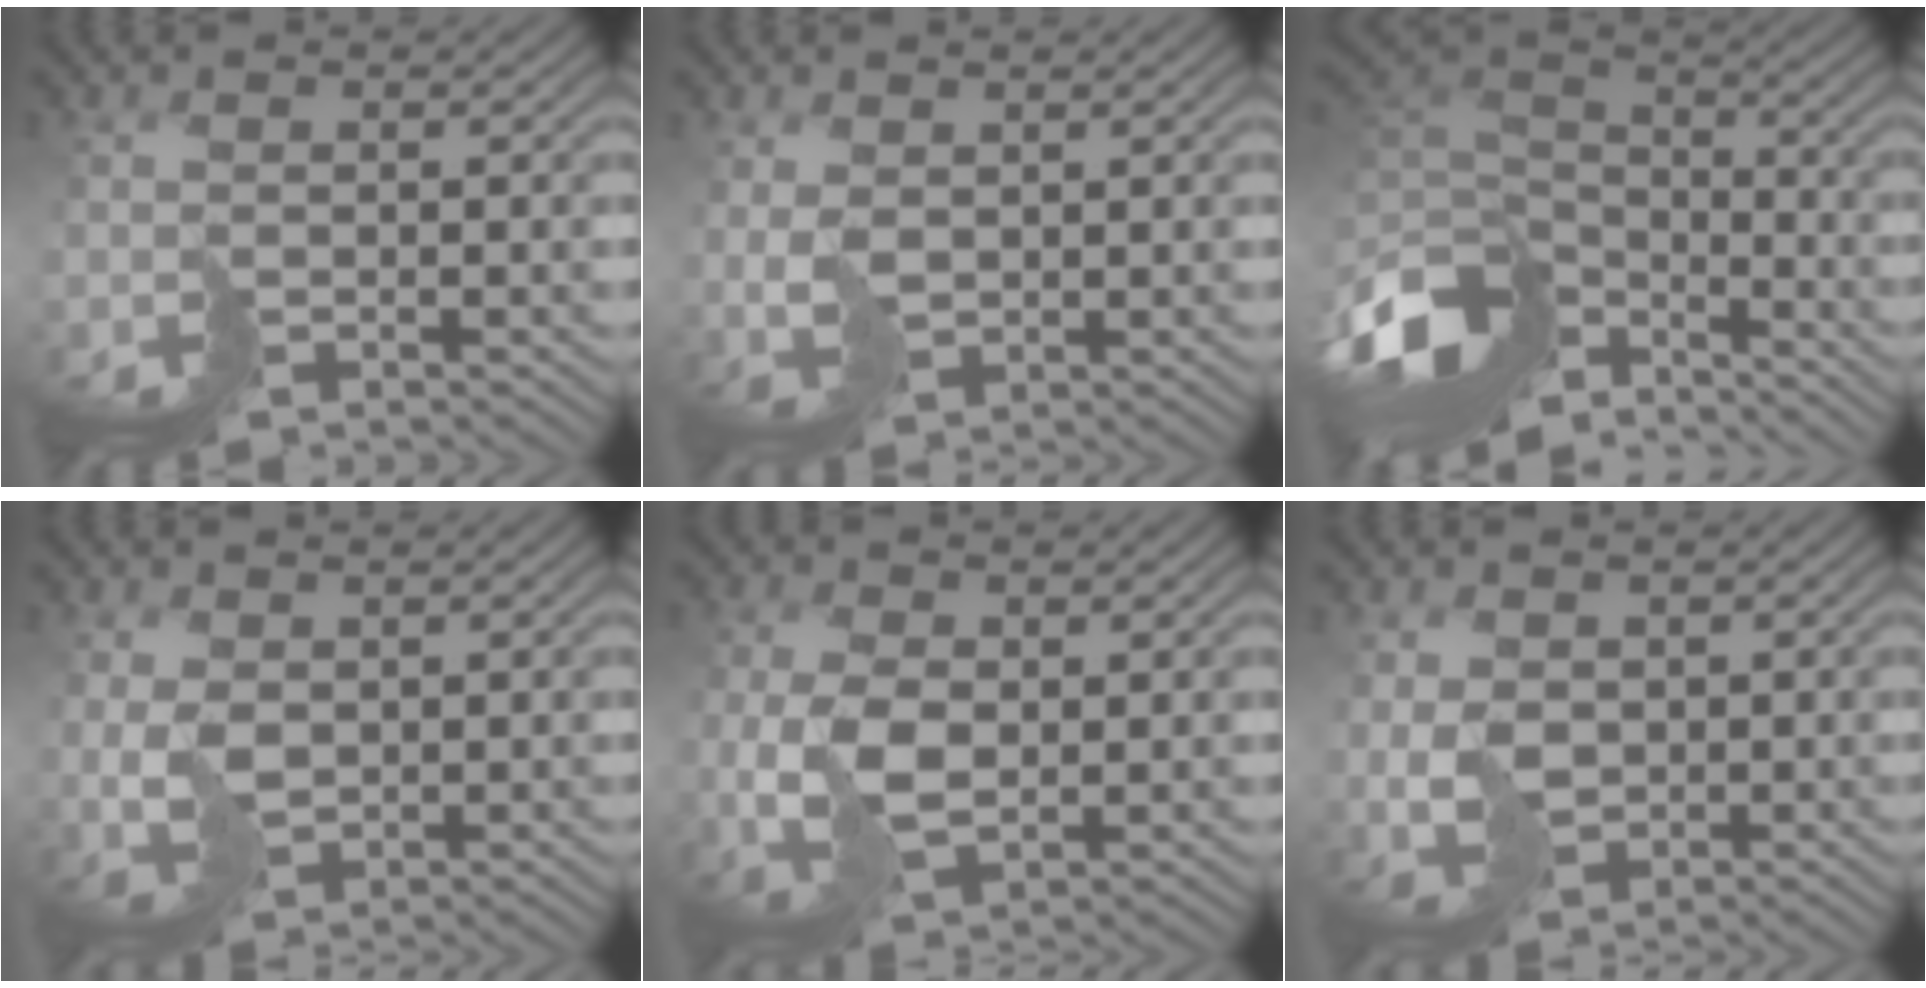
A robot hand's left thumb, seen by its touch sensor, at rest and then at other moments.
{"total": 1.9, "force": [1.1, 1.3, 0.7], "torque": [-0.032, -0.004, 0.031]}
{"total": 11.7, "force": [-5.8, 7.8, 6.6], "torque": [-0.208, -0.012, -0.098]}
{"total": 3.0, "force": [1.0, 2.3, 1.7], "torque": [-0.059, -0.002, 0.028]}
{"total": 5.9, "force": [-0.4, 3.9, 4.3], "torque": [-0.117, -0.009, -0.003]}
{"total": 3.1, "force": [1.1, 2.6, 1.2], "torque": [-0.037, -0.002, 0.029]}